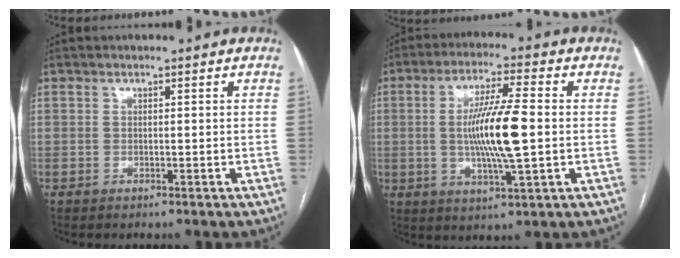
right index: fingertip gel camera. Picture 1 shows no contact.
{"total": 11.1, "force": [-0.3, 0.7, 11.1], "torque": [-0.212, -0.006, -0.007]}